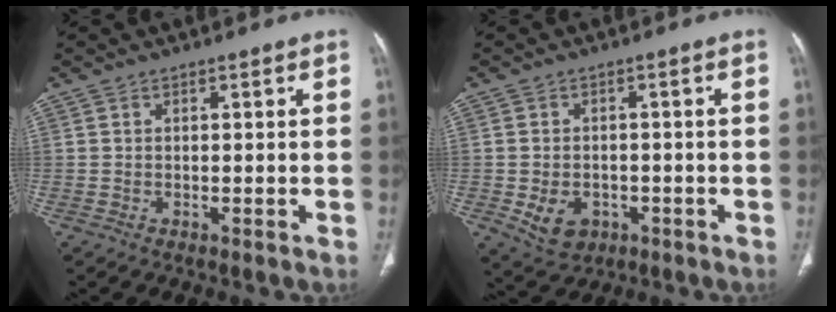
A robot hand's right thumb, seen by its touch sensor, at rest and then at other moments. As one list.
[{"total": 6.2, "force": [-2.0, 4.8, 3.4], "torque": [-0.049, 0.010, -0.017]}]